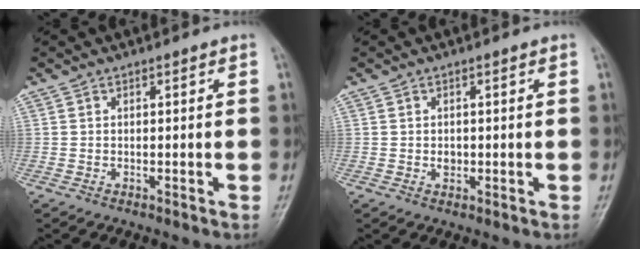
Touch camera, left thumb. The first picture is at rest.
{"total": 1.2, "force": [0.1, 0.9, 0.8], "torque": [-0.009, 0.000, 0.003]}